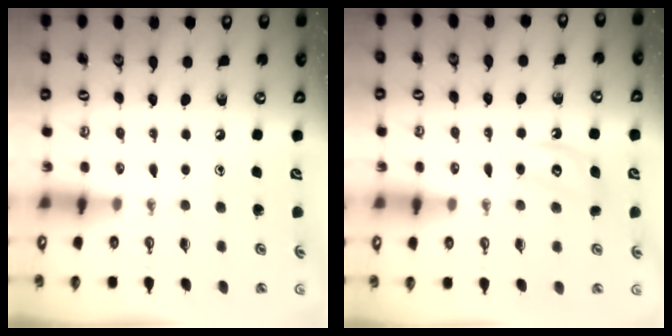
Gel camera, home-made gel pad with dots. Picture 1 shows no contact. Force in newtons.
{"total": 4.1, "press": 4.0, "slide": 0.6}